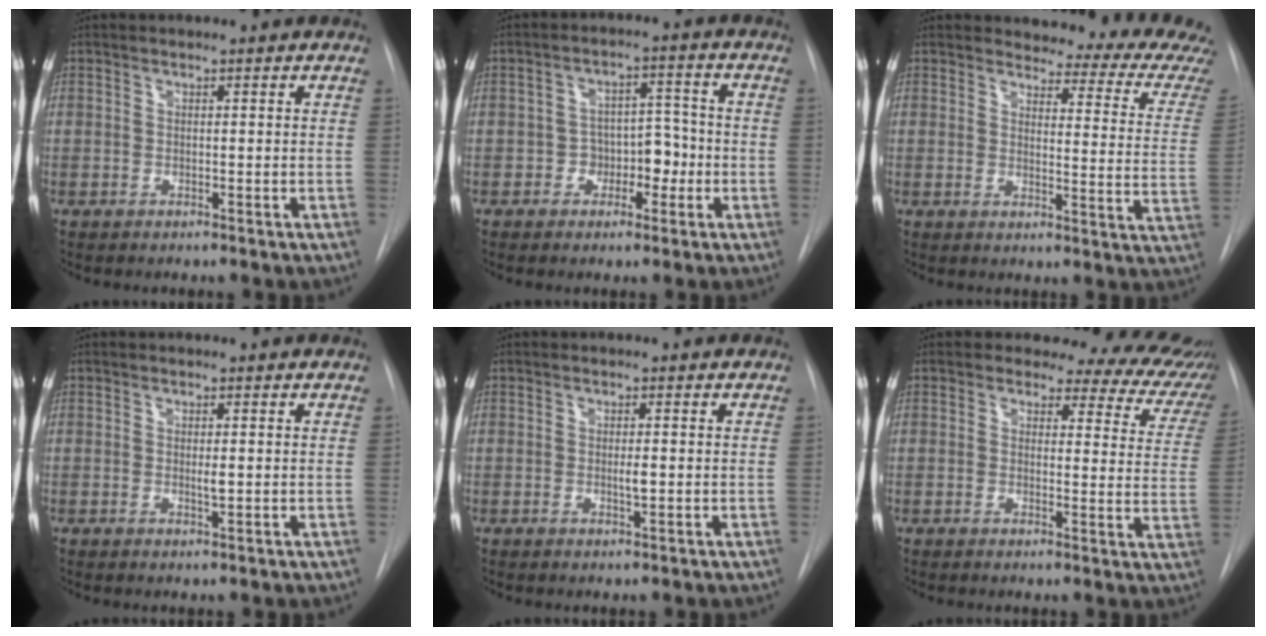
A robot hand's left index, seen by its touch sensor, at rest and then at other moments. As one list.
[{"total": 5.4, "force": [-1.9, 3.6, 3.5], "torque": [-0.042, 0.022, -0.027]}, {"total": 13.7, "force": [13.3, 1.2, 3.2], "torque": [-0.019, -0.092, 0.124]}, {"total": 1.0, "force": [0.1, 0.2, 1.0], "torque": [-0.020, -0.004, 0.002]}, {"total": 1.3, "force": [-0.1, 0.2, 1.2], "torque": [-0.023, -0.003, -0.001]}, {"total": 14.9, "force": [13.4, 5.3, 3.7], "torque": [-0.012, -0.057, 0.111]}]